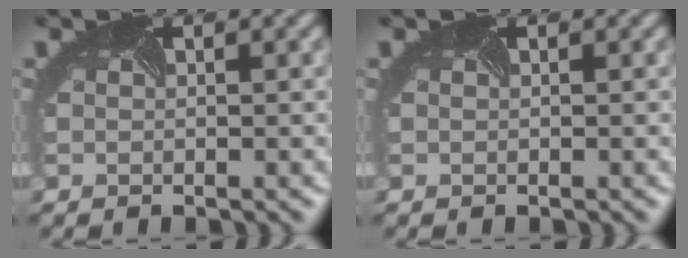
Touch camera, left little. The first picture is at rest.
{"total": 0.0}